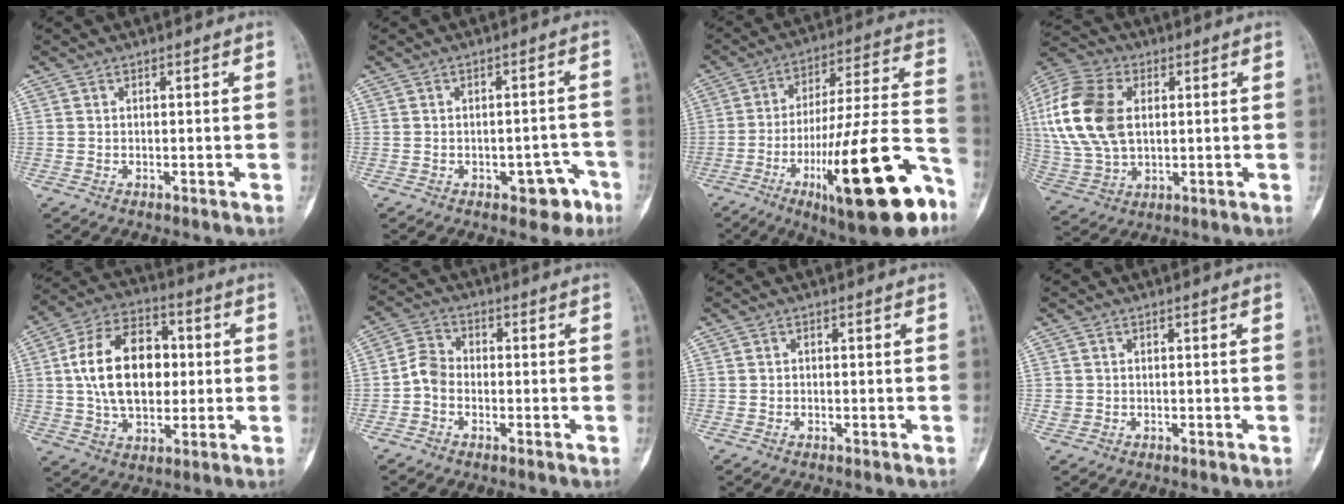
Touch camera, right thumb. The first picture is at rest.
{"total": 5.8, "force": [-3.0, 3.2, 3.8], "torque": [-0.018, 0.029, -0.032]}
{"total": 26.3, "force": [-12.1, 6.0, 22.6], "torque": [-0.330, 0.058, -0.179]}
{"total": 18.7, "force": [3.3, 12.1, 13.9], "torque": [-0.298, 0.004, 0.065]}
{"total": 17.5, "force": [1.4, 11.3, 13.4], "torque": [-0.202, 0.018, 0.023]}
{"total": 4.6, "force": [-1.6, 3.5, 2.6], "torque": [-0.041, 0.018, -0.042]}
{"total": 0.5, "force": [-0.2, 0.5, 0.0], "torque": [0.011, 0.002, -0.006]}
{"total": 1.1, "force": [-0.1, 1.0, 0.3], "torque": [-0.001, 0.003, 0.002]}